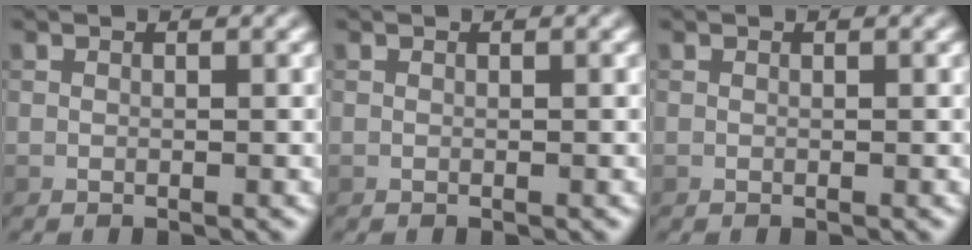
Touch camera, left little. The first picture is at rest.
{"total": 0.0}
{"total": 0.0}